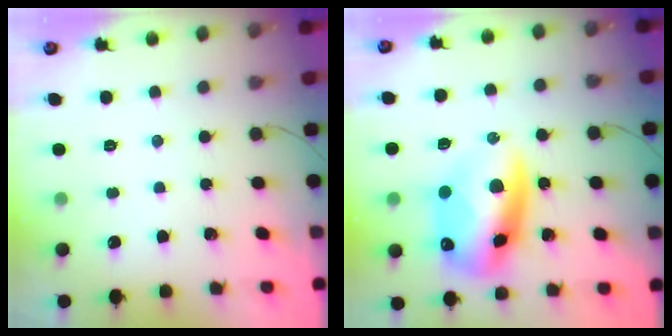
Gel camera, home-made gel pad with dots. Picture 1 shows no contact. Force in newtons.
{"total": 15.9, "press": 15.4, "slide": 4.0}